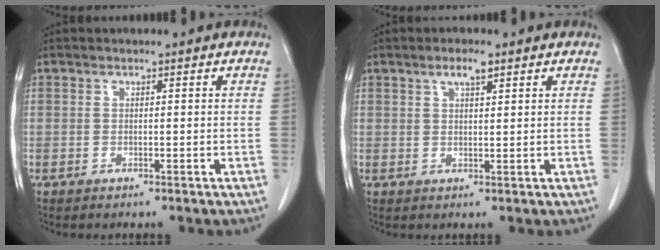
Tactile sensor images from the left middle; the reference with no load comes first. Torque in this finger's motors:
{"motor_torque": [0.49, -0.31, 0.02, 0.03]}